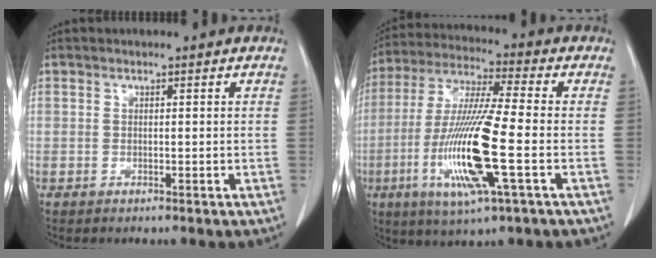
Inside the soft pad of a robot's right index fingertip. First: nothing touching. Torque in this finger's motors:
{"motor_torque": [2.14, 0.00, 0.57, 0.21]}